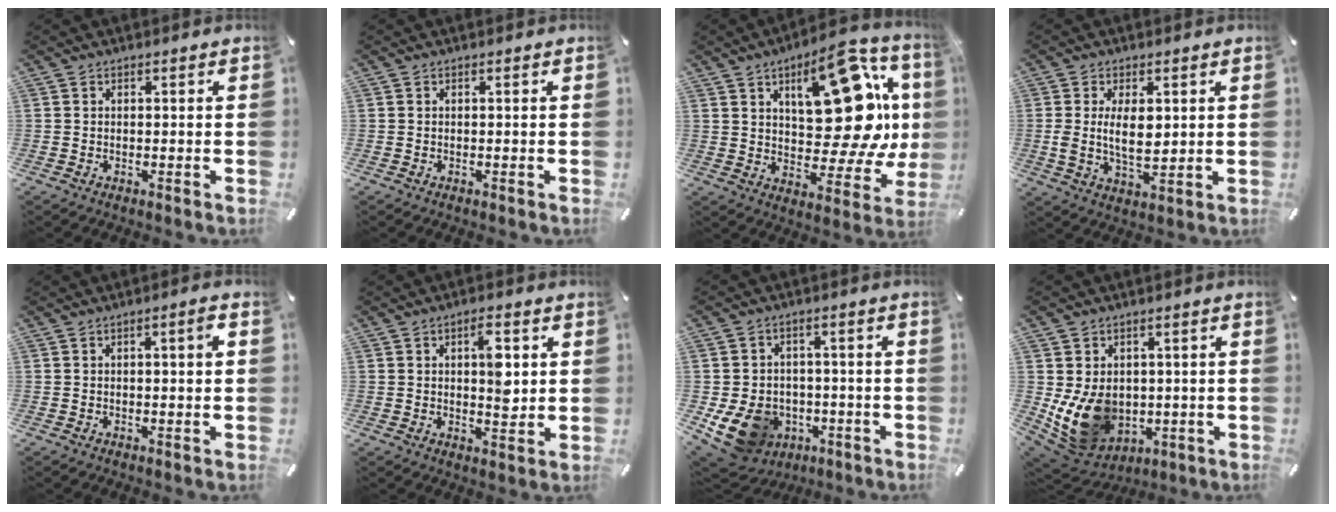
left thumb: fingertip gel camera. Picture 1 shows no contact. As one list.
[{"total": 0.0}, {"total": 24.6, "force": [7.6, 12.6, 19.7], "torque": [-0.257, -0.048, 0.126]}, {"total": 7.9, "force": [1.3, 4.0, 6.7], "torque": [-0.120, -0.010, 0.017]}, {"total": 2.6, "force": [0.3, 0.3, 2.5], "torque": [-0.046, 0.004, 0.003]}, {"total": 7.4, "force": [1.6, 3.6, 6.2], "torque": [-0.077, -0.010, 0.018]}, {"total": 11.8, "force": [-3.9, 9.9, 5.1], "torque": [-0.111, 0.016, -0.061]}, {"total": 13.0, "force": [-0.8, 10.7, 7.3], "torque": [-0.150, -0.017, -0.008]}]